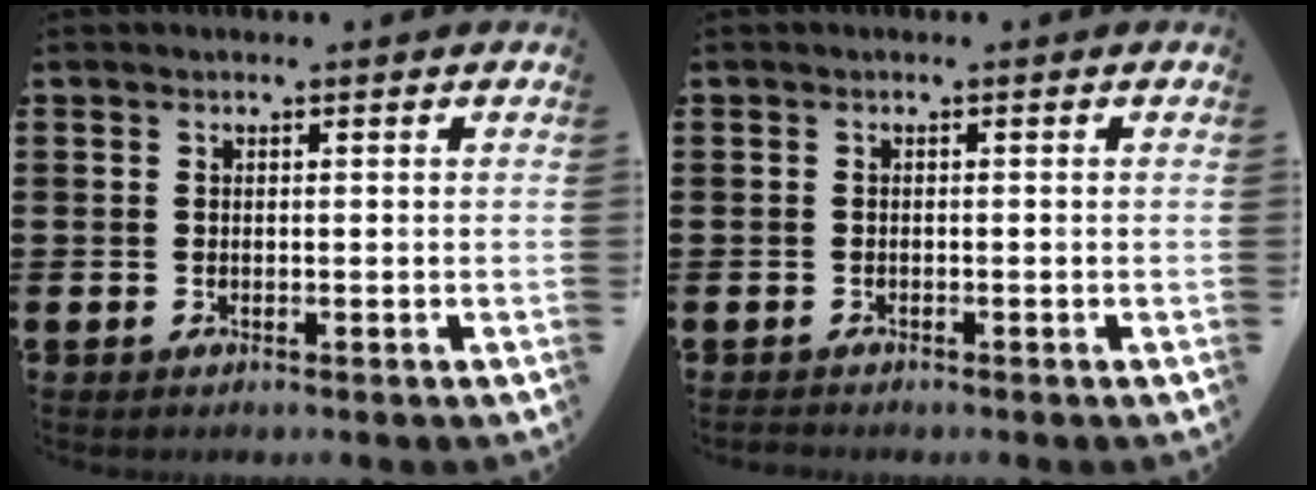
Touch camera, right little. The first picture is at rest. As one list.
[{"total": 0.0}]